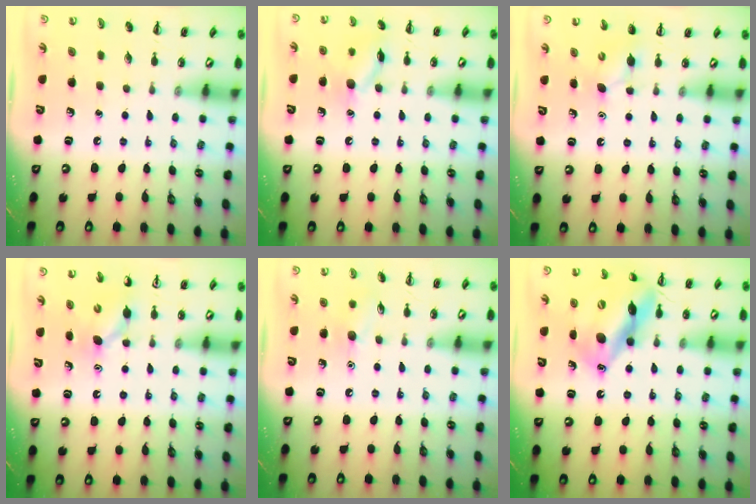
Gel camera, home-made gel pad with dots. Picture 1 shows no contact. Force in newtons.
{"total": 10.2, "press": 10.2, "slide": 0.5}
{"total": 3.5, "press": 3.3, "slide": 1.3}
{"total": 2.9, "press": 2.7, "slide": 1.1}
{"total": 7.5, "press": 7.3, "slide": 1.6}
{"total": 15.2, "press": 14.8, "slide": 3.3}